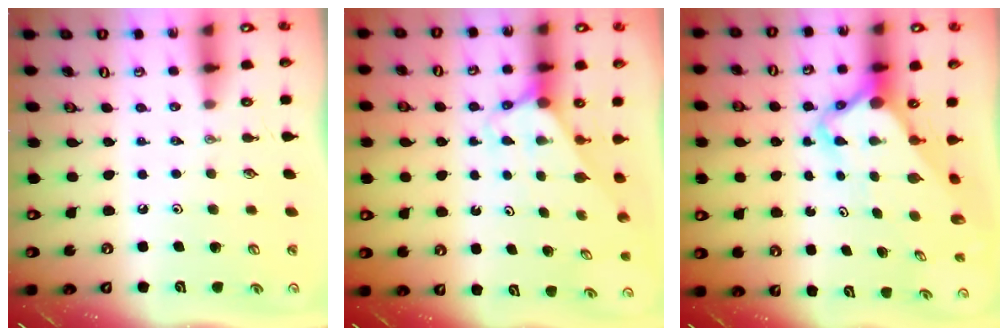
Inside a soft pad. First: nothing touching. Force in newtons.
{"total": 2.6, "press": 2.6, "slide": 0.2}
{"total": 5.1, "press": 5.0, "slide": 0.4}